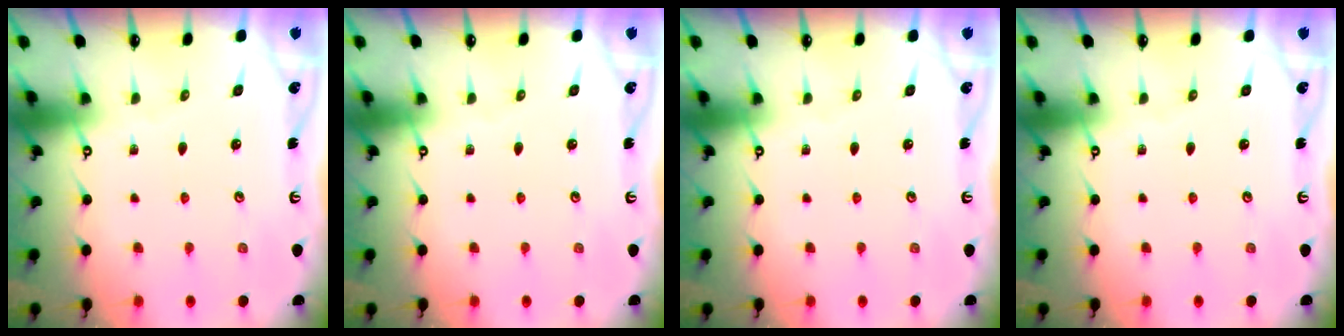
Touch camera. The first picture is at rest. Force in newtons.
{"total": 0.0}
{"total": 0.0}
{"total": 0.0}